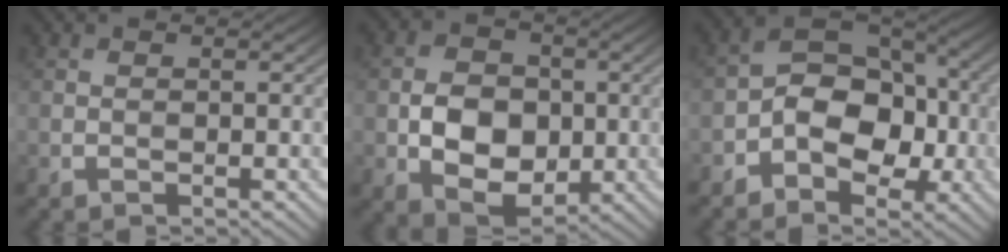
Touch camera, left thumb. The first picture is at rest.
{"total": 7.9, "force": [-1.1, 5.8, 5.2], "torque": [-0.100, -0.007, -0.025]}
{"total": 9.1, "force": [-2.7, 6.0, 6.3], "torque": [-0.101, 0.004, -0.060]}